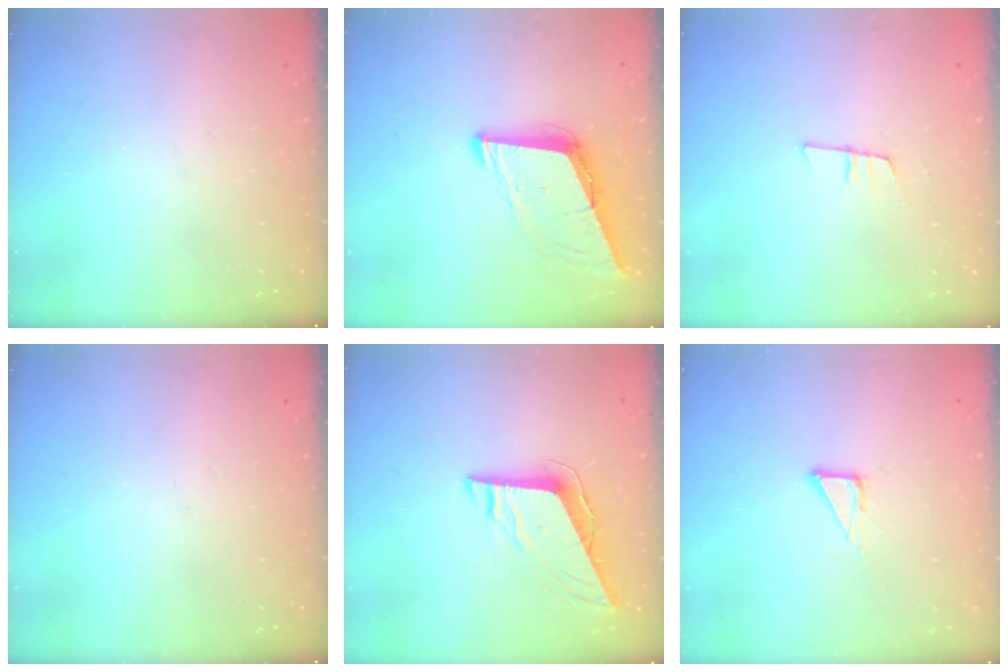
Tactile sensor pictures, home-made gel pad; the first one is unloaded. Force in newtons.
{"total": 8.9, "press": 8.2, "slide": 3.6}
{"total": 6.4, "press": 5.7, "slide": 2.9}
{"total": 0.0}
{"total": 8.9, "press": 8.8, "slide": 1.3}
{"total": 3.8, "press": 3.8, "slide": 0.0}